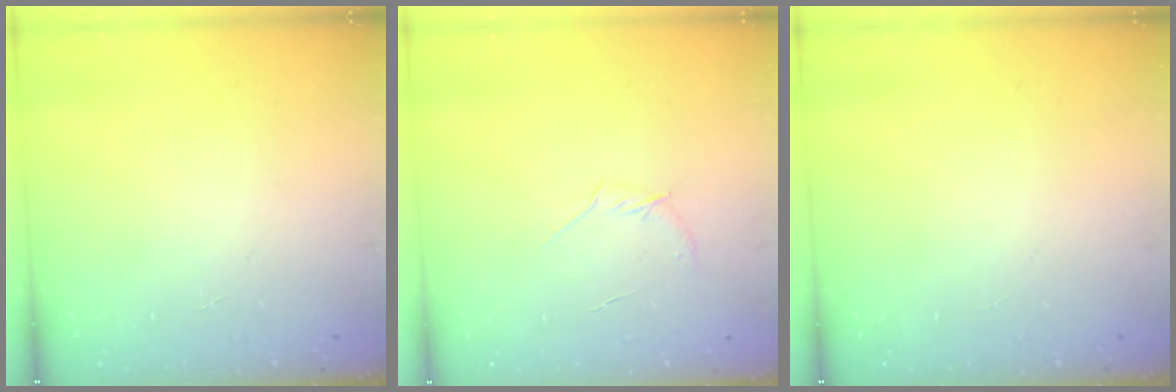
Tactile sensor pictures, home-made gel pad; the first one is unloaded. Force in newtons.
{"total": 5.8, "press": 5.6, "slide": 1.6}
{"total": 0.0}